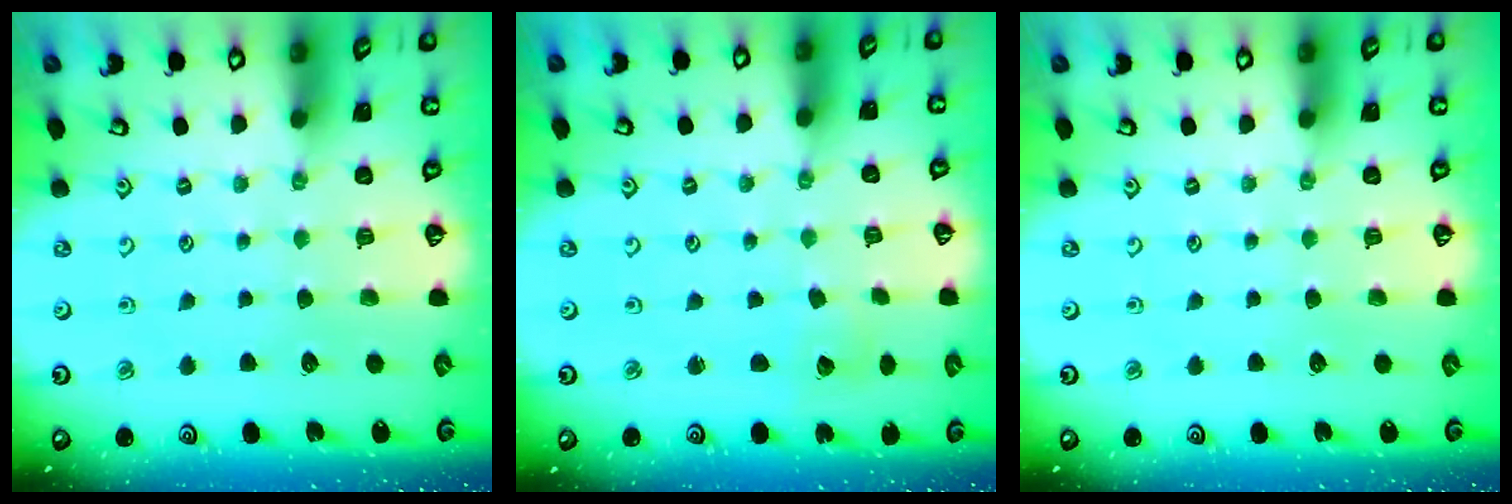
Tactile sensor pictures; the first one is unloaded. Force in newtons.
{"total": 2.0, "press": 2.0, "slide": 0.1}
{"total": 0.0}